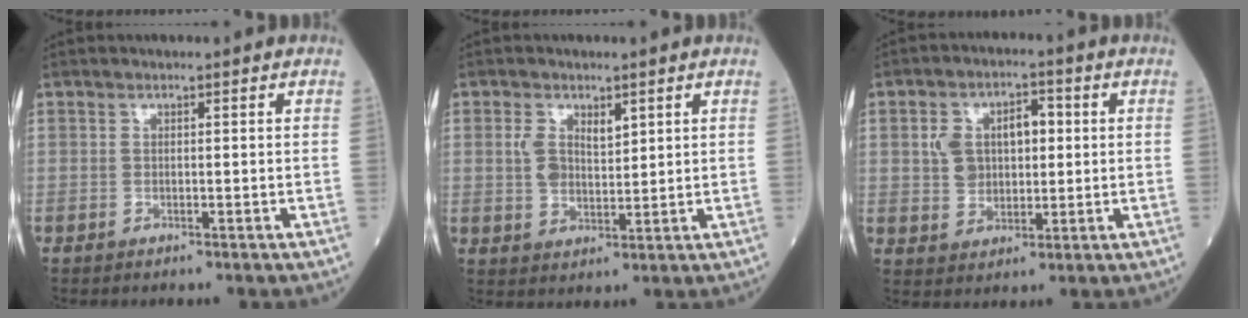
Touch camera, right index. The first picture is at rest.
{"total": 4.5, "force": [1.9, 2.6, 3.2], "torque": [-0.063, 0.007, 0.041]}
{"total": 7.7, "force": [1.5, 5.0, 5.6], "torque": [-0.099, 0.024, 0.034]}